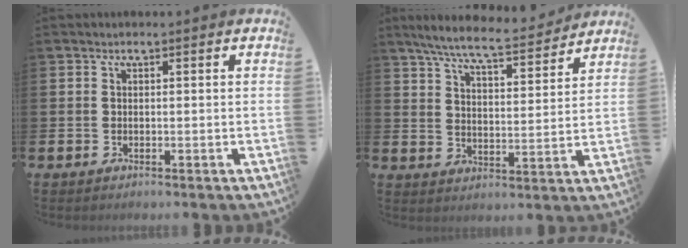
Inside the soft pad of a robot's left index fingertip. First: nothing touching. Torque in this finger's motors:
{"motor_torque": [1.07, -1.06, 0.50, 0.19]}